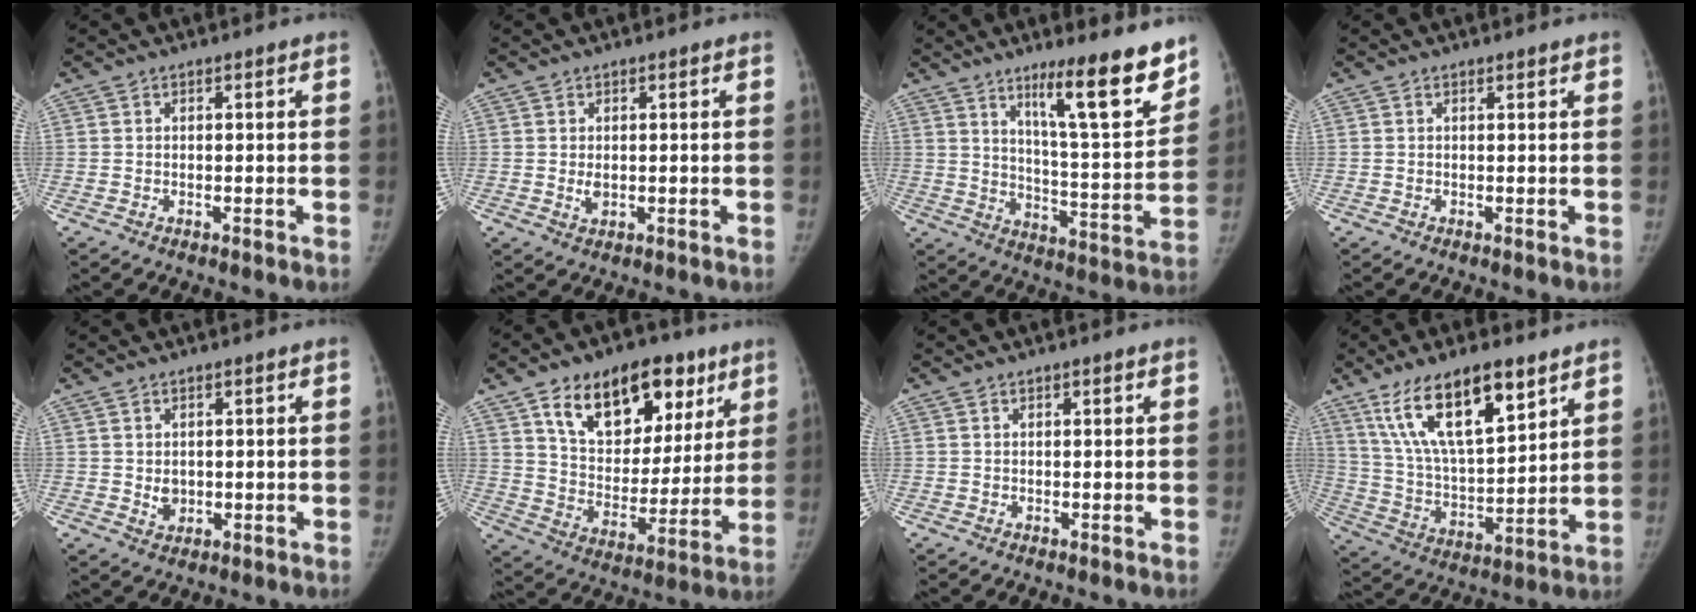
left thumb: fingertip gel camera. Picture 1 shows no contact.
{"total": 1.9, "force": [0.1, 1.2, 1.4], "torque": [-0.021, -0.005, 0.006]}
{"total": 16.8, "force": [11.4, 2.5, 12.1], "torque": [-0.151, -0.081, 0.182]}
{"total": 0.6, "force": [0.5, 0.1, 0.3], "torque": [-0.007, -0.003, 0.008]}
{"total": 2.7, "force": [0.1, 2.2, 1.5], "torque": [-0.015, -0.003, 0.010]}
{"total": 22.4, "force": [12.0, 13.4, 13.4], "torque": [-0.155, -0.027, 0.196]}
{"total": 0.6, "force": [0.2, 0.5, 0.1], "torque": [0.008, 0.002, 0.002]}
{"total": 18.8, "force": [11.1, 6.8, 13.7], "torque": [-0.218, -0.042, 0.210]}